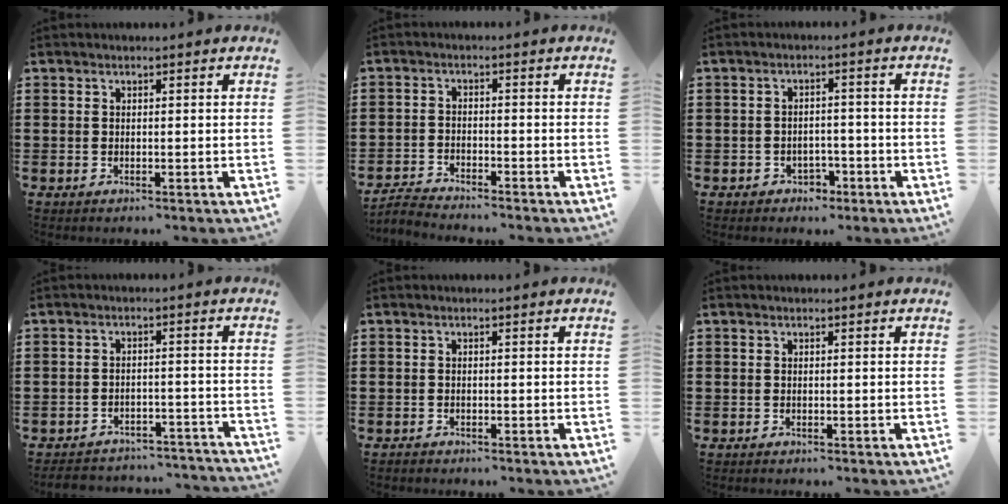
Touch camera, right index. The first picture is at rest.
{"total": 3.0, "force": [-3.0, 0.0, 0.0], "torque": [-0.010, -0.001, -0.066]}
{"total": 2.5, "force": [-1.7, 1.7, 0.6], "torque": [-0.017, 0.002, -0.037]}
{"total": 3.5, "force": [-3.5, 0.4, 0.1], "torque": [-0.006, 0.002, -0.073]}
{"total": 1.0, "force": [-1.0, 0.1, -0.2], "torque": [0.003, 0.001, -0.022]}
{"total": 0.5, "force": [-0.5, -0.1, -0.1], "torque": [0.001, -0.004, -0.010]}